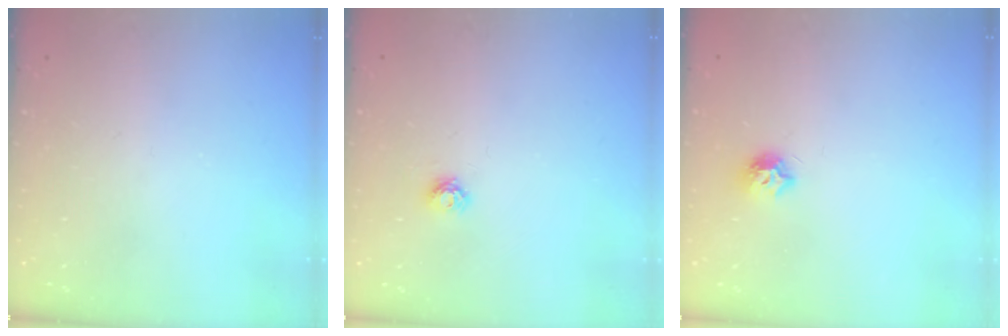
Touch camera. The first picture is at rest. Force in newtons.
{"total": 4.0, "press": 4.0, "slide": 0.5}
{"total": 7.1, "press": 7.1, "slide": 0.2}